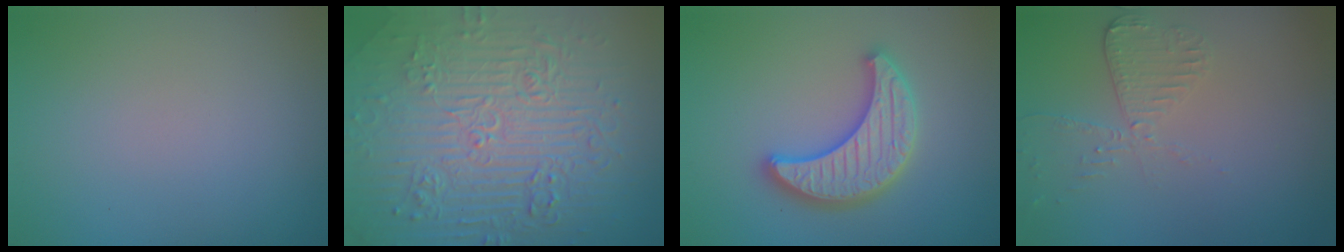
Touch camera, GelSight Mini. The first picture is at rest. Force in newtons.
{"total": 11.1, "press": 7.4, "slide": 8.3}
{"total": 4.4, "press": 4.3, "slide": 0.9}
{"total": 2.7, "press": 2.4, "slide": 1.2}